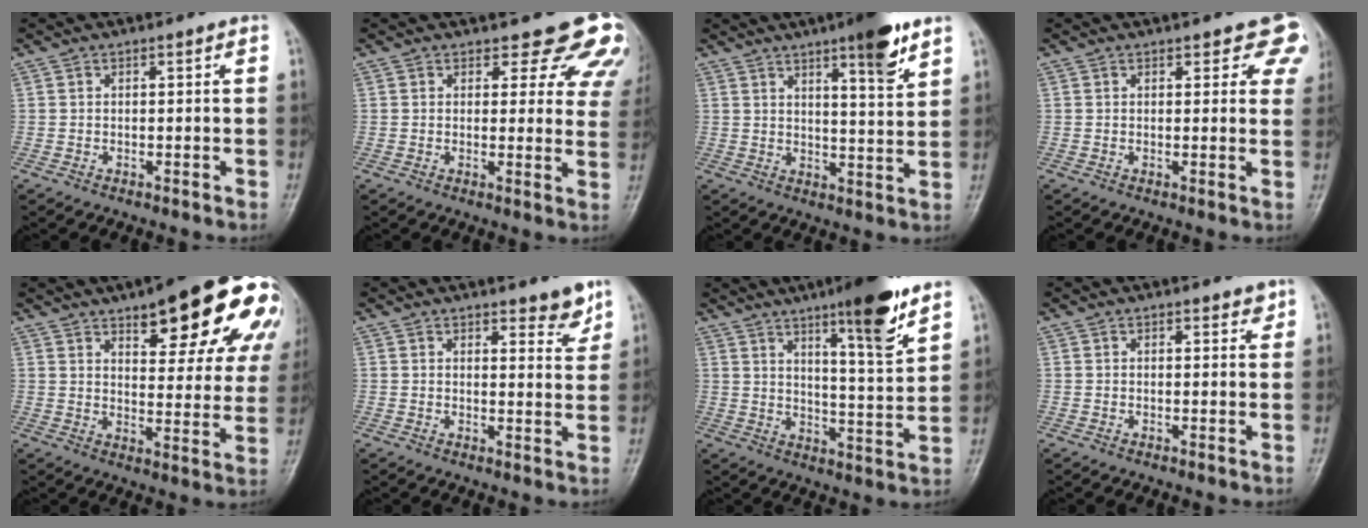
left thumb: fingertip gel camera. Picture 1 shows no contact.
{"total": 9.7, "force": [8.3, 4.3, 2.7], "torque": [0.026, -0.040, 0.064]}
{"total": 9.6, "force": [6.0, 1.5, 7.3], "torque": [-0.095, -0.037, 0.086]}
{"total": 6.6, "force": [4.6, 3.2, 3.6], "torque": [0.003, -0.013, 0.039]}
{"total": 21.5, "force": [11.5, 7.1, 16.7], "torque": [-0.185, -0.030, 0.152]}
{"total": 4.7, "force": [3.6, 1.4, 2.7], "torque": [-0.017, -0.028, 0.046]}
{"total": 13.6, "force": [8.7, 2.0, 10.3], "torque": [-0.141, -0.057, 0.134]}
{"total": 2.0, "force": [1.5, 0.8, 1.0], "torque": [-0.001, -0.008, 0.017]}